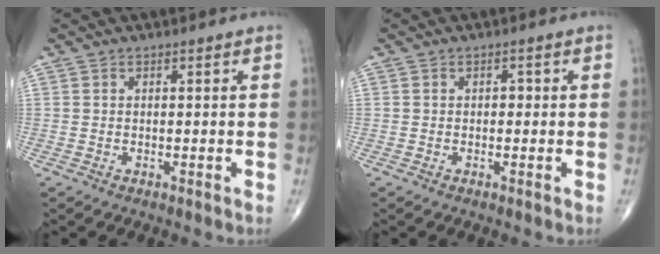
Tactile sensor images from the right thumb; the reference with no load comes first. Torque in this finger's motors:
{"motor_torque": [0.16, 0.09, 0.32, 0.16, -0.02]}